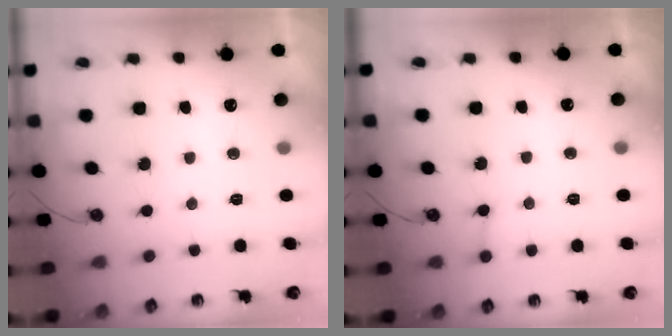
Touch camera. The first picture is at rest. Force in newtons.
{"total": 4.9, "press": 4.8, "slide": 0.4}